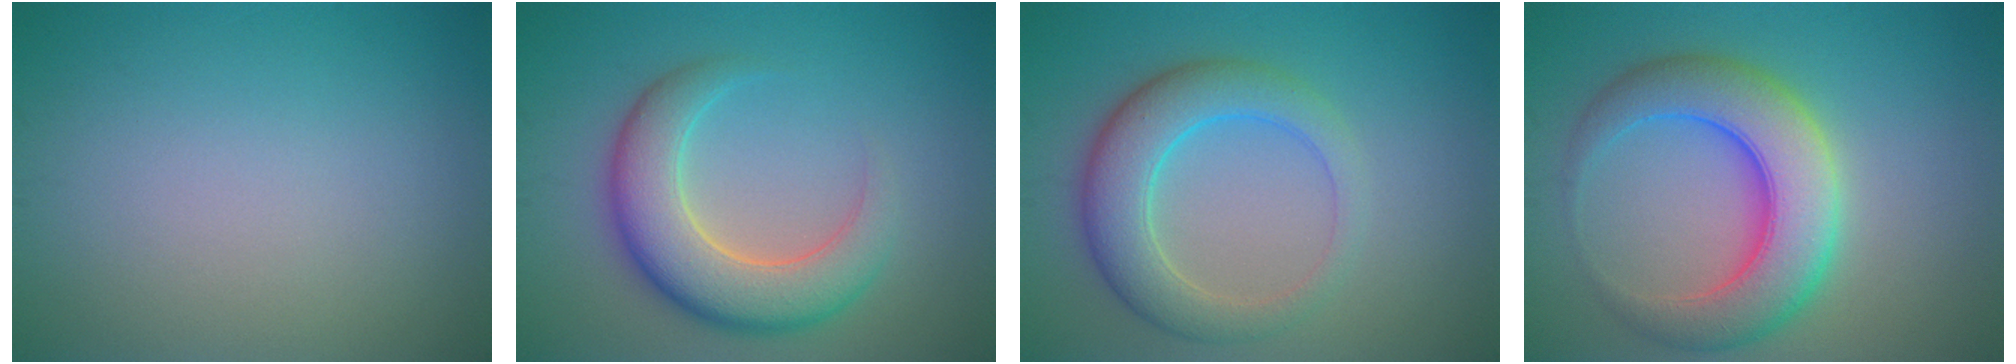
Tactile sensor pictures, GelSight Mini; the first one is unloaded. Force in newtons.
{"total": 6.8, "press": 6.8, "slide": 0.6}
{"total": 5.6, "press": 5.5, "slide": 0.3}
{"total": 8.0, "press": 8.0, "slide": 0.1}